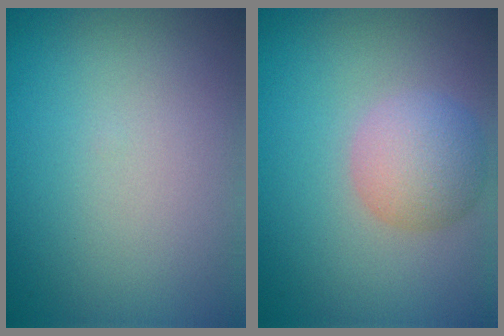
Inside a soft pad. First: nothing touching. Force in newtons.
{"total": 3.6, "press": 3.6, "slide": 0.2}